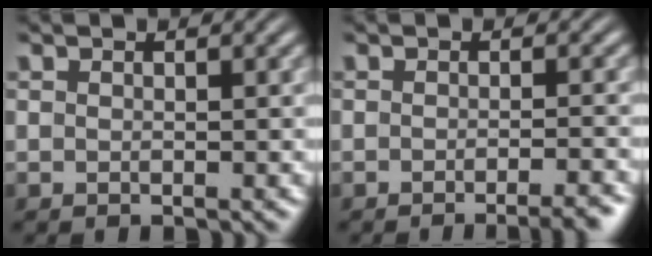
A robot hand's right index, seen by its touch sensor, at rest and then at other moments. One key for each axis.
{"total": 3.1, "fx": -2.6, "fy": 0.2, "fz": 1.6, "tx": -0.014, "ty": 0.003, "tz": -0.044}